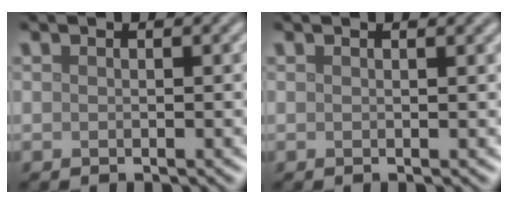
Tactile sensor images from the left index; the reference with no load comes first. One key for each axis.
{"total": 0.9, "fx": 0.7, "fy": 0.2, "fz": 0.5, "tx": -0.002, "ty": 0.005, "tz": 0.010}